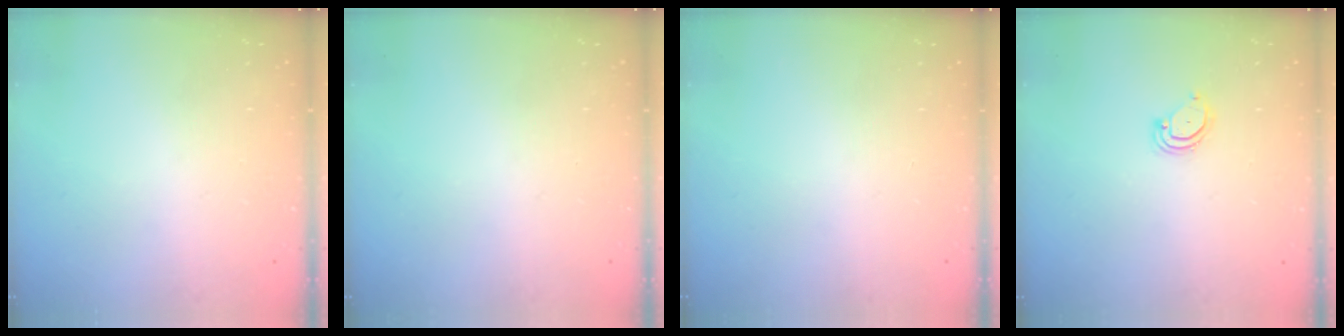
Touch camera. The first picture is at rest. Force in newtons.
{"total": 0.0}
{"total": 0.0}
{"total": 4.0, "press": 4.0, "slide": 0.3}